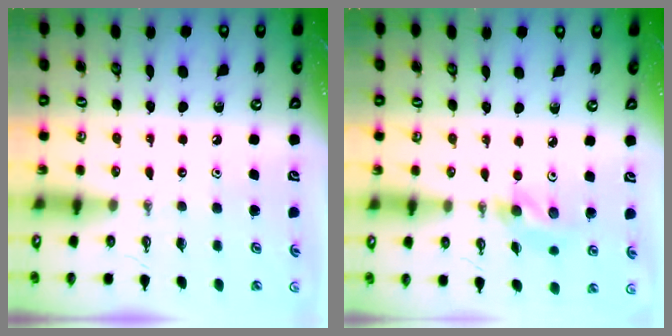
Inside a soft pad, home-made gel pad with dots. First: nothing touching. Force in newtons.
{"total": 5.4, "press": 5.0, "slide": 2.0}